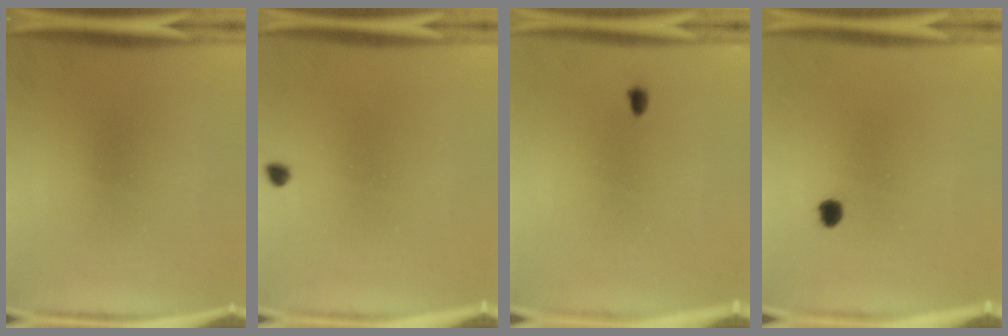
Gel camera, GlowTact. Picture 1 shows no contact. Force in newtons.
{"total": 1.2}
{"total": 1.0}
{"total": 1.7}